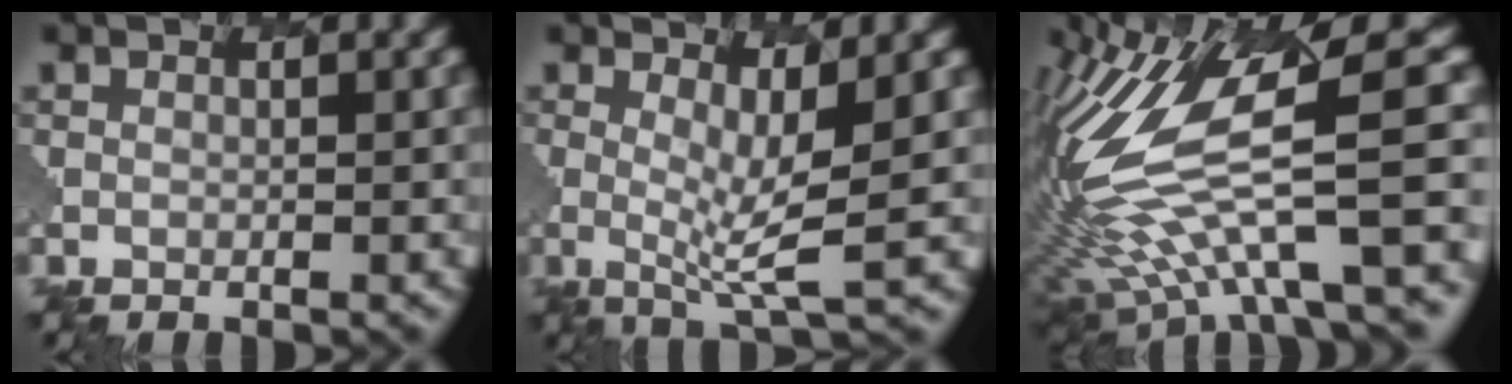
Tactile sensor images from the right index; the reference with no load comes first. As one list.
[{"total": 2.7, "force": [1.5, -1.1, 1.9], "torque": [-0.057, 0.015, -0.005]}, {"total": 9.7, "force": [2.1, 2.4, 9.2], "torque": [-0.244, 0.032, 0.020]}]